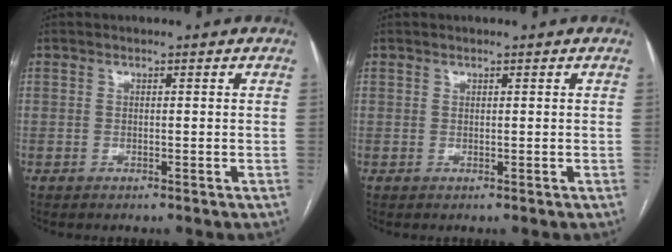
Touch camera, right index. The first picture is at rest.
{"total": 0.0}